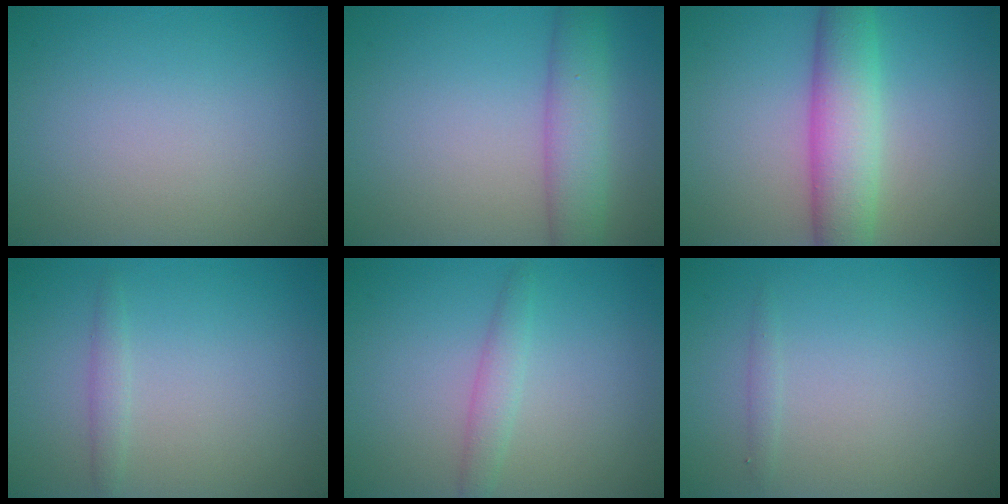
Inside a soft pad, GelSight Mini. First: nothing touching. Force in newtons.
{"total": 4.4, "press": 4.4, "slide": 0.5}
{"total": 6.2, "press": 6.2, "slide": 0.1}
{"total": 1.1, "press": 1.0, "slide": 0.1}
{"total": 1.7, "press": 1.7, "slide": 0.0}
{"total": 0.6, "press": 0.6, "slide": 0.0}